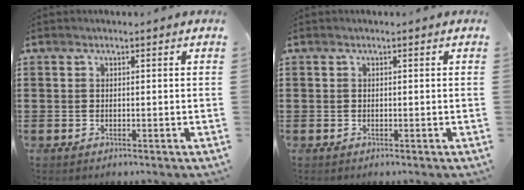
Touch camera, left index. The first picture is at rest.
{"total": 0.0}